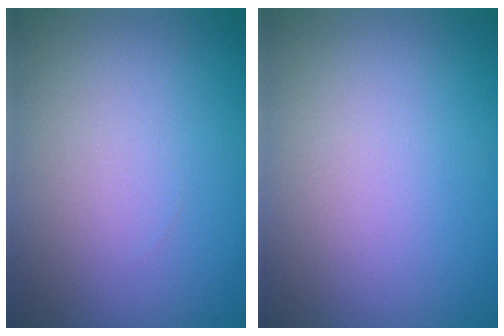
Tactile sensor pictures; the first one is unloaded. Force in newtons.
{"total": 0.0}